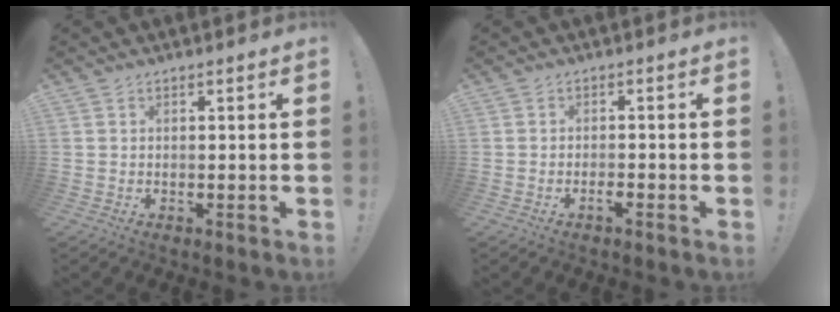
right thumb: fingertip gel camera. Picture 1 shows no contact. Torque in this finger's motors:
{"motor_torque": [0.72, -0.06, 0.24, -0.41, -0.01]}